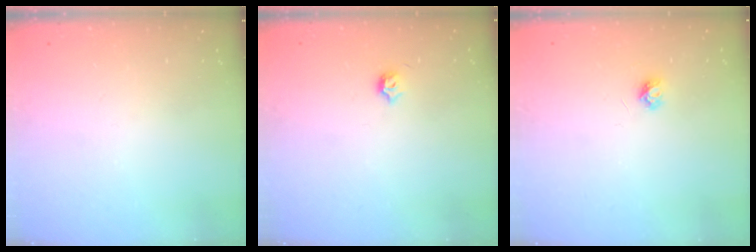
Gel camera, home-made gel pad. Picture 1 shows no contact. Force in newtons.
{"total": 3.5, "press": 3.5, "slide": 0.6}
{"total": 3.9, "press": 3.8, "slide": 0.5}